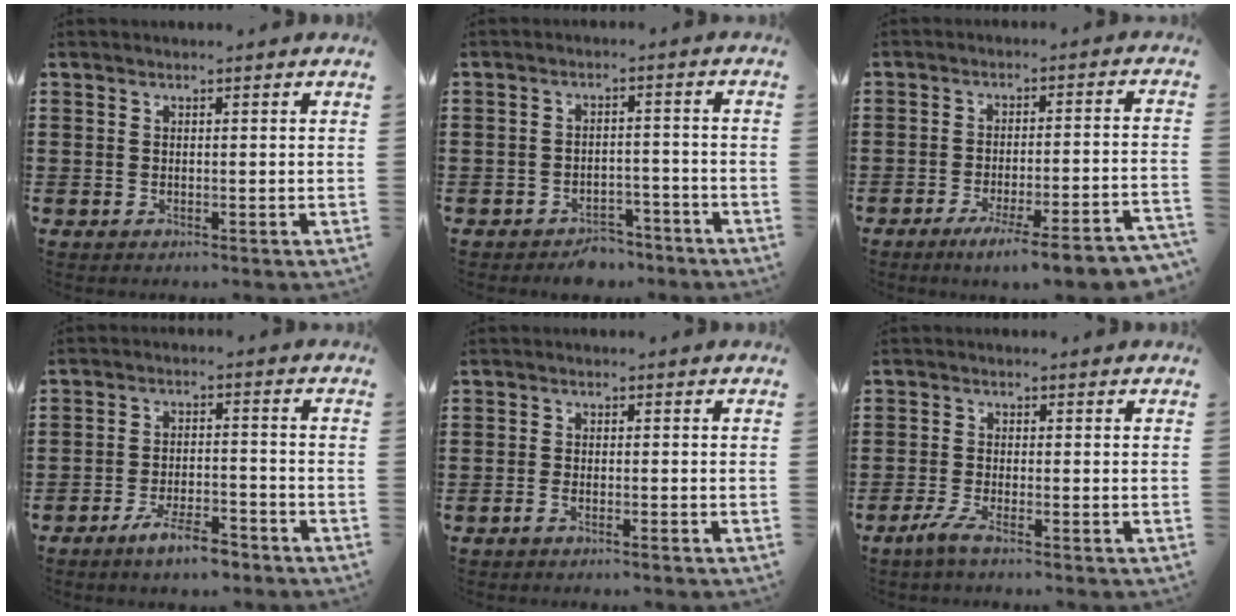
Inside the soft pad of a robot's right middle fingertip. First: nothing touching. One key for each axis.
{"total": 3.4, "fx": -3.3, "fy": 0.8, "fz": 0.2, "tx": -0.011, "ty": 0.003, "tz": -0.068}
{"total": 6.2, "fx": -4.8, "fy": -0.4, "fz": 3.9, "tx": -0.060, "ty": -0.013, "tz": -0.083}
{"total": 6.0, "fx": -4.7, "fy": 1.1, "fz": 3.5, "tx": -0.069, "ty": 0.000, "tz": -0.087}
{"total": 1.2, "fx": -0.9, "fy": 0.1, "fz": 0.8, "tx": -0.015, "ty": -0.002, "tz": -0.017}
{"total": 2.6, "fx": -1.6, "fy": 0.0, "fz": 2.1, "tx": -0.051, "ty": -0.009, "tz": -0.032}